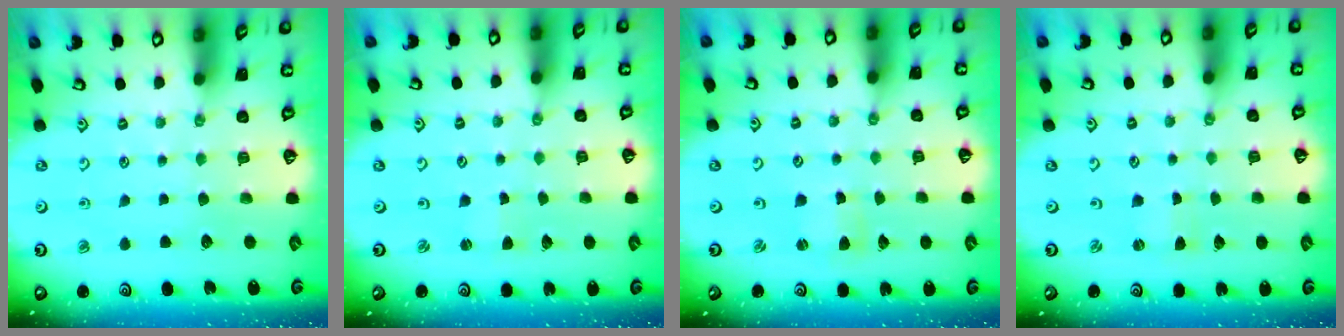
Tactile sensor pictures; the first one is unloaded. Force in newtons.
{"total": 1.0, "press": 1.0, "slide": 0.2}
{"total": 1.3, "press": 1.3, "slide": 0.1}
{"total": 0.0}